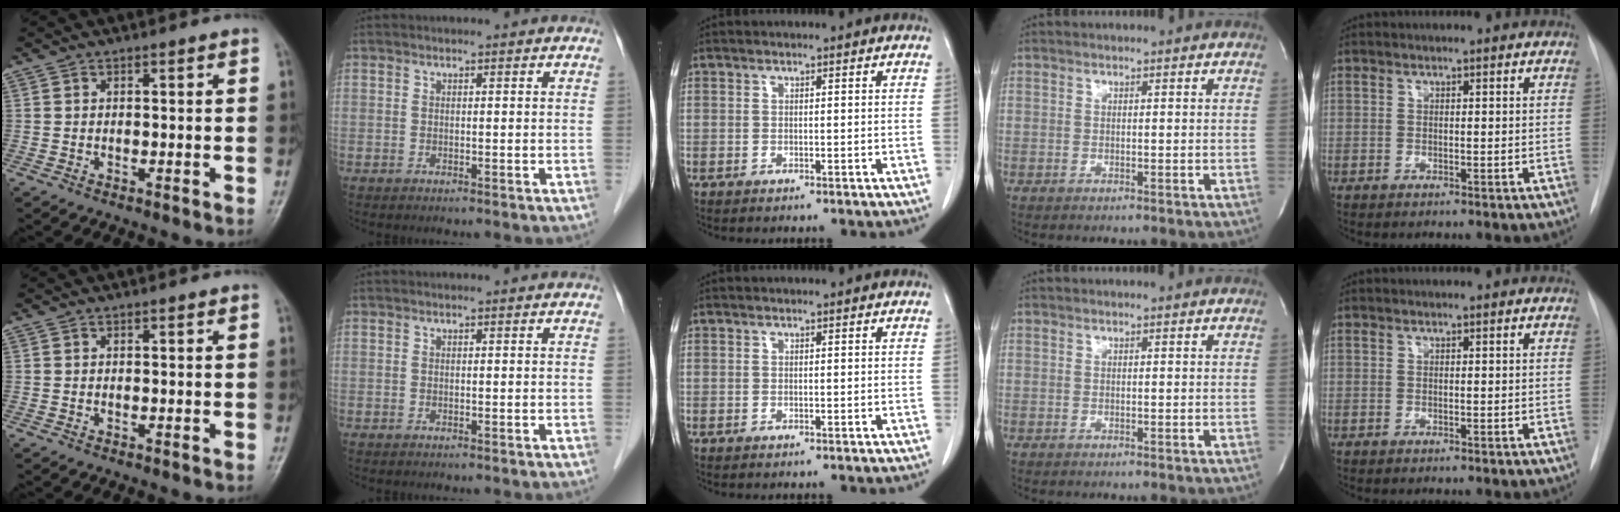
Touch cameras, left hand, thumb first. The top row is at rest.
{}